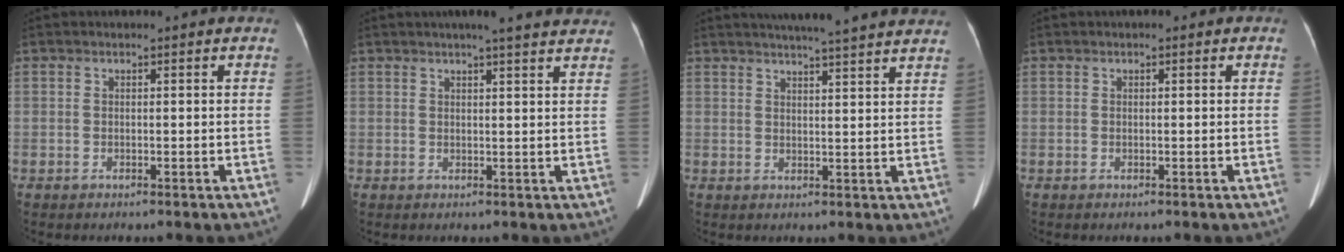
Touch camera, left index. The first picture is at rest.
{"total": 10.3, "force": [9.0, 0.5, 5.0], "torque": [-0.060, 0.014, 0.089]}
{"total": 15.9, "force": [14.2, 0.3, 7.1], "torque": [-0.108, 0.011, 0.172]}
{"total": 0.5, "force": [0.1, 0.4, 0.3], "torque": [-0.005, 0.008, -0.001]}